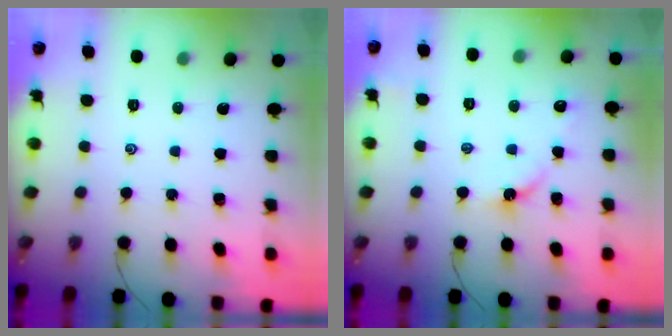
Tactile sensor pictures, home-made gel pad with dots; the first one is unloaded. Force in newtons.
{"total": 4.6, "press": 4.5, "slide": 0.5}